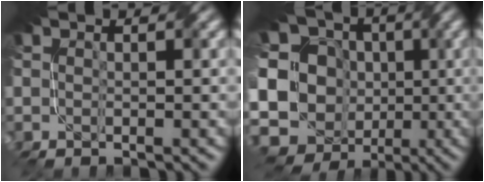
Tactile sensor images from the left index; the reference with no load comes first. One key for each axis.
{"total": 19.9, "fx": -3.2, "fy": 18.0, "fz": 7.9, "tx": -0.184, "ty": 0.019, "tz": -0.090}